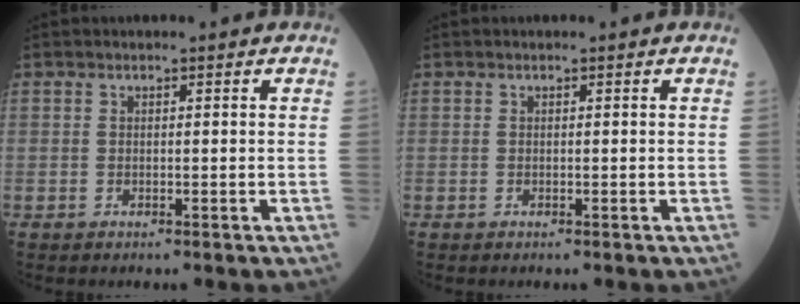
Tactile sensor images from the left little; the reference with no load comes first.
{"total": 0.0}